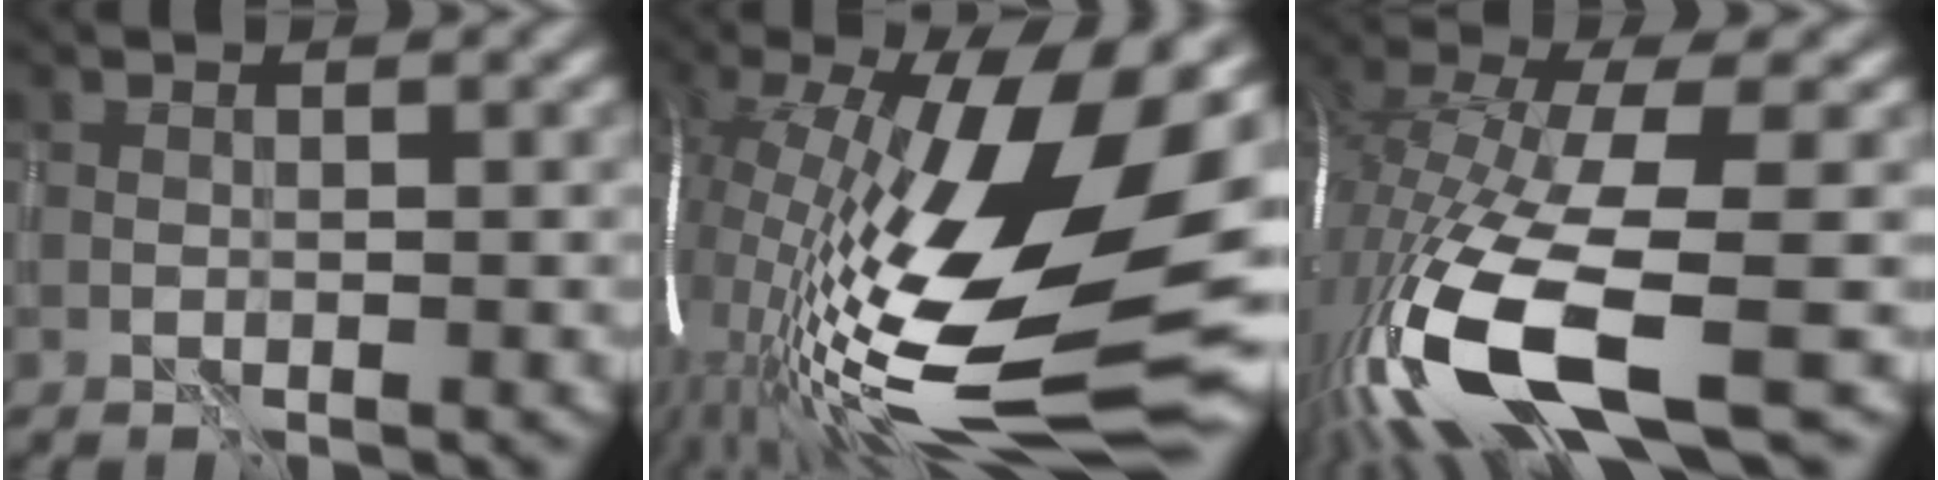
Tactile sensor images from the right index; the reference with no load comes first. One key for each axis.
{"total": 21.2, "fx": -1.9, "fy": 8.0, "fz": 19.5, "tx": -0.354, "ty": -0.023, "tz": -0.041}
{"total": 15.4, "fx": -5.7, "fy": 4.7, "fz": 13.5, "tx": -0.294, "ty": -0.036, "tz": -0.092}